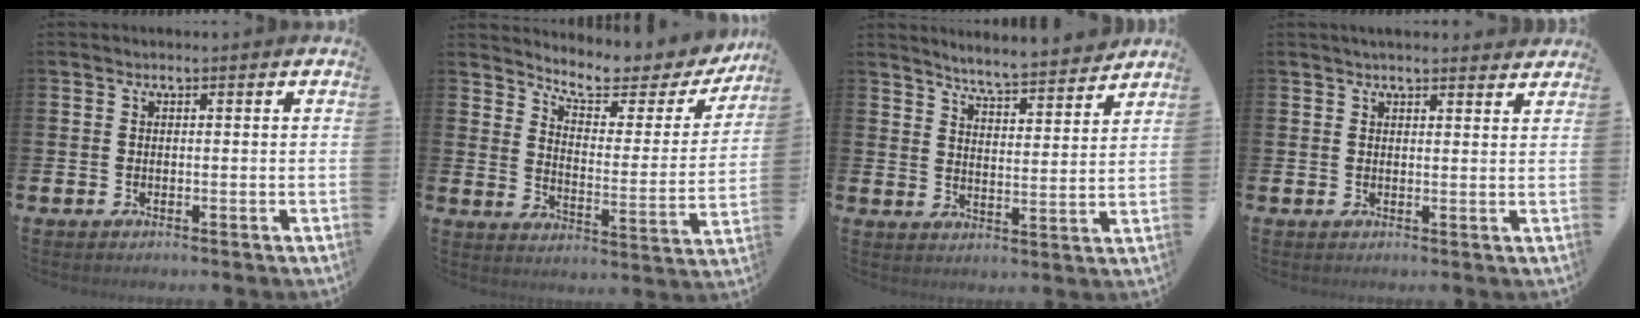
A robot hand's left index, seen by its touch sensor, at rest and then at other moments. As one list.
[{"total": 7.6, "force": [7.1, 1.6, 2.5], "torque": [-0.071, -0.050, 0.119]}, {"total": 5.8, "force": [5.7, -0.1, 0.9], "torque": [-0.036, -0.046, 0.098]}, {"total": 2.5, "force": [2.5, 0.3, 0.4], "torque": [-0.005, -0.013, 0.043]}]